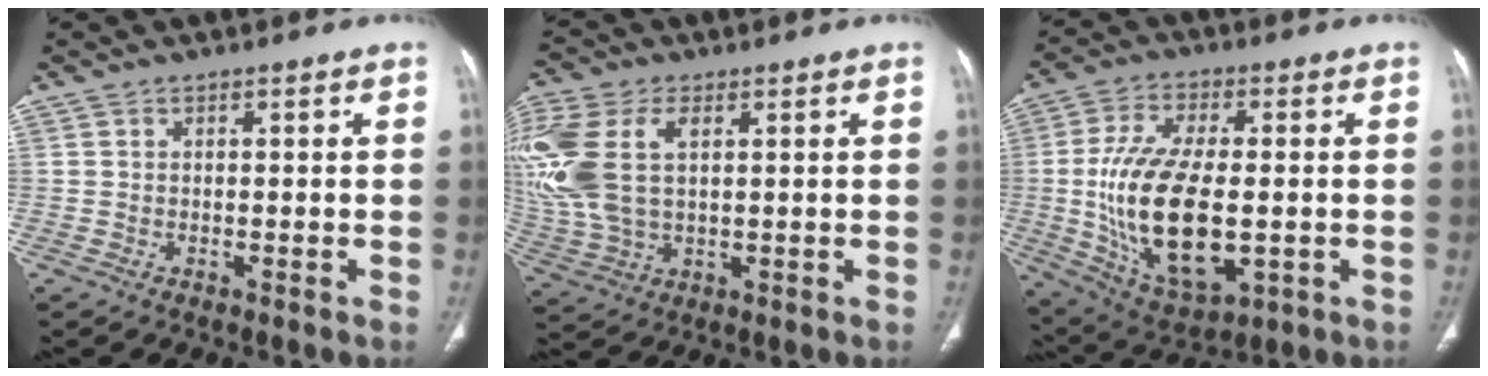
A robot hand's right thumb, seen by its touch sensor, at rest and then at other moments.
{"total": 18.9, "force": [4.4, 11.4, 14.4], "torque": [-0.368, 0.007, 0.087]}
{"total": 20.0, "force": [-1.8, 10.0, 17.2], "torque": [-0.319, -0.006, -0.014]}